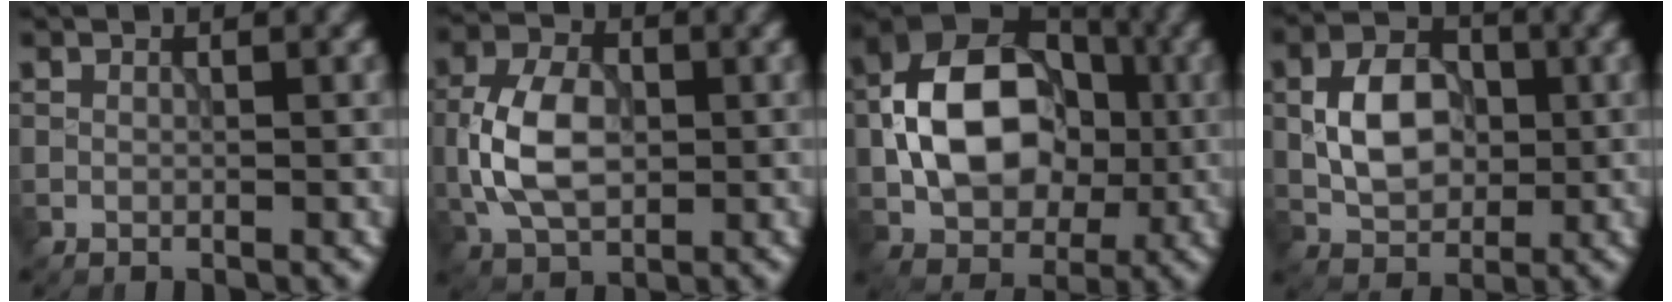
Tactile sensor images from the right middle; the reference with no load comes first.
{"total": 6.4, "force": [-0.5, 4.2, 4.7], "torque": [-0.101, 0.004, -0.014]}
{"total": 11.5, "force": [-0.1, 8.3, 8.0], "torque": [-0.140, 0.013, -0.007]}
{"total": 5.9, "force": [0.1, 4.2, 4.2], "torque": [-0.073, 0.006, 0.001]}